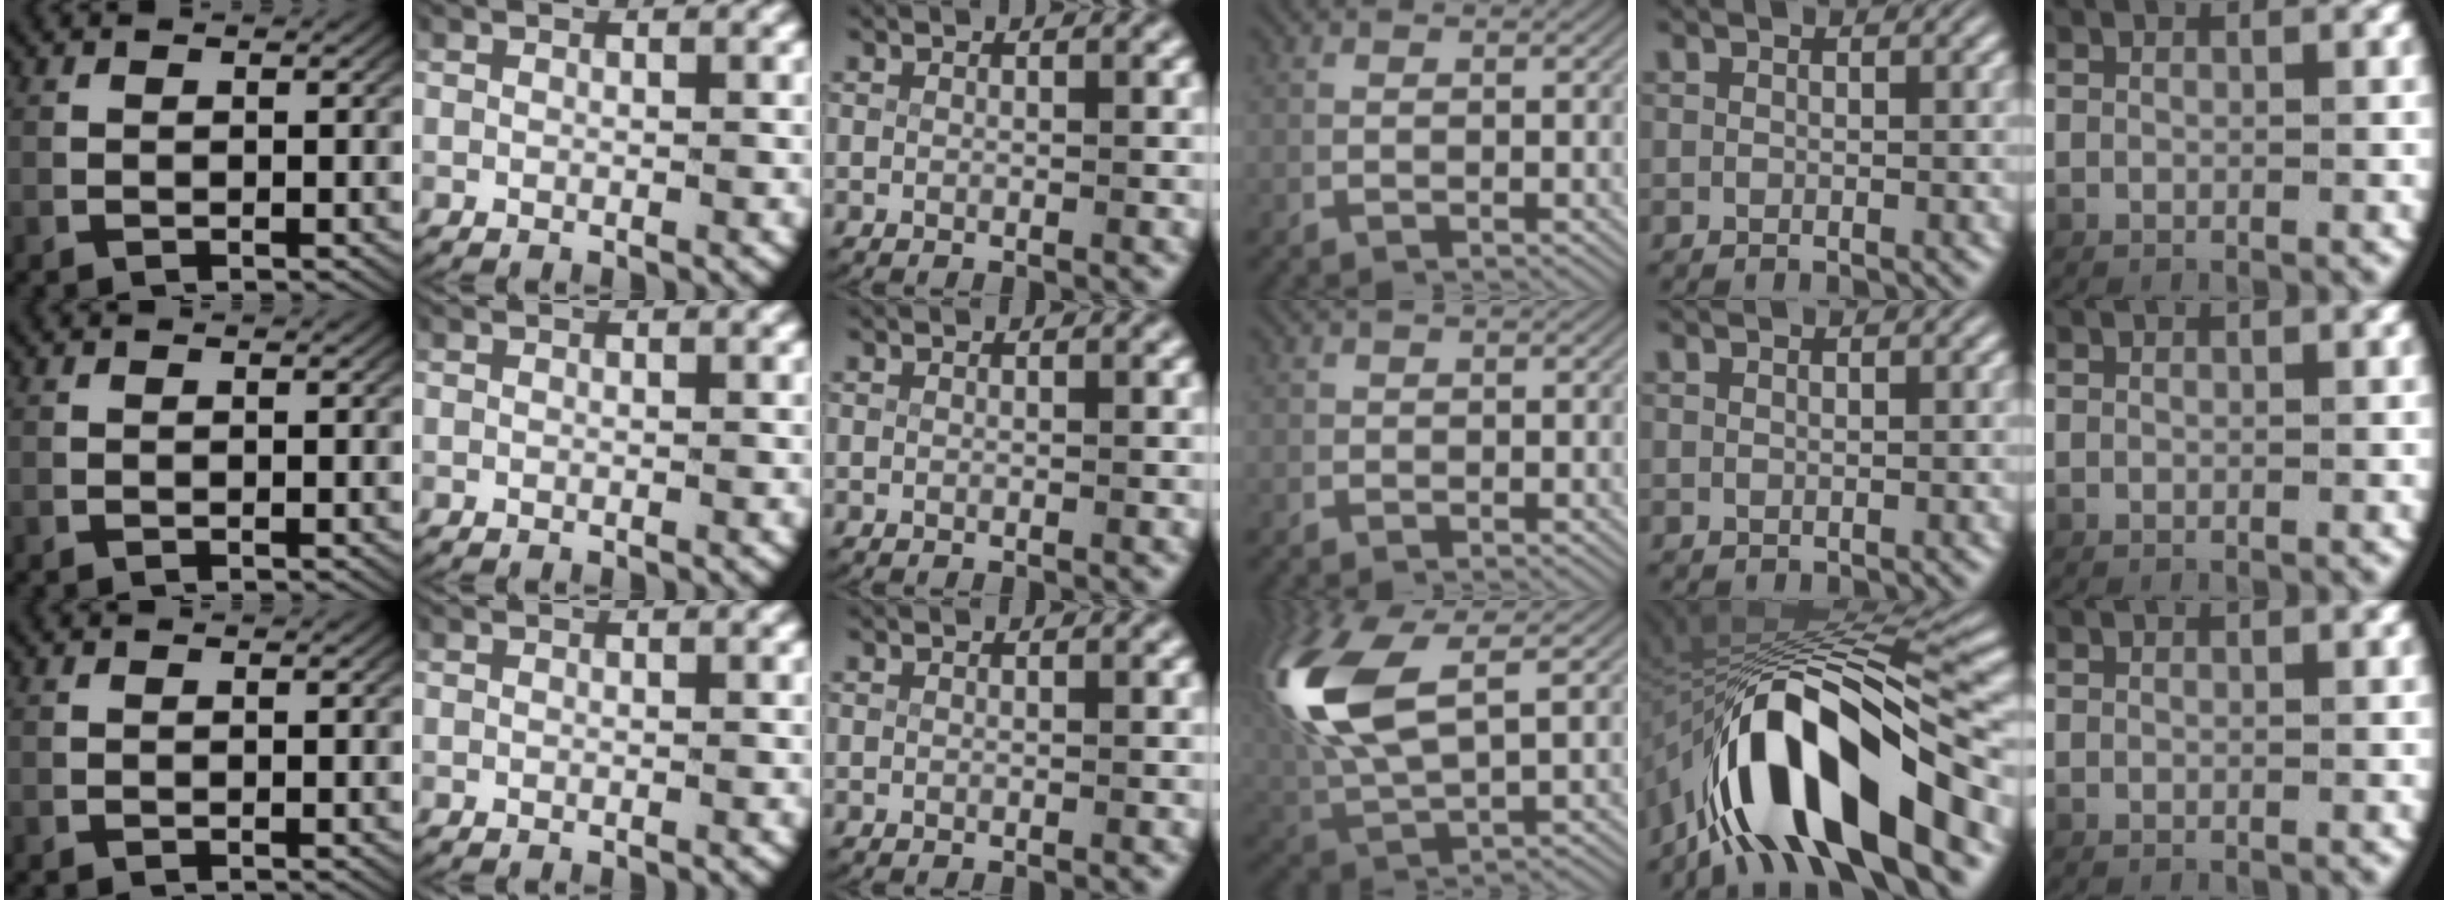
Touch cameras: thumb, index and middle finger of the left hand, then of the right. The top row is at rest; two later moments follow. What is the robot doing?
{"motion": "lift_and_place", "object": "scissors"}